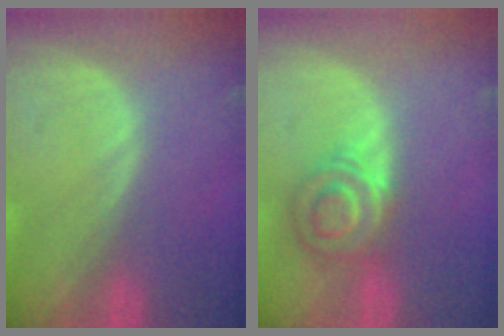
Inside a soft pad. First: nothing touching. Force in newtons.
{"total": 5.9, "press": 5.8, "slide": 0.8}